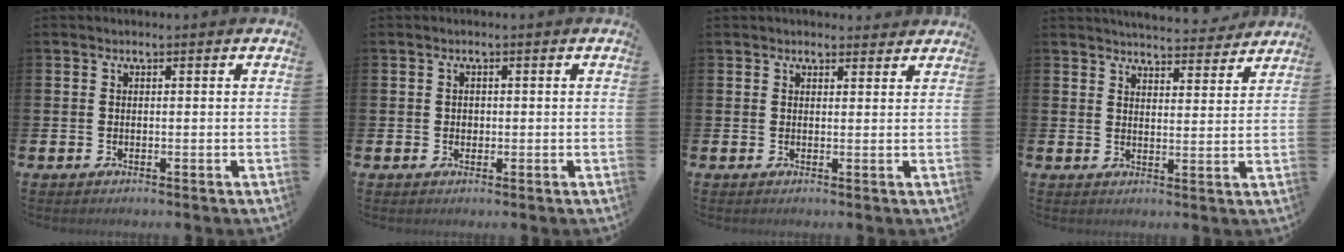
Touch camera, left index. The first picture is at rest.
{"total": 0.9, "force": [0.1, 0.8, 0.3], "torque": [0.003, 0.003, -0.001]}
{"total": 1.8, "force": [1.7, 0.5, 0.0], "torque": [0.004, -0.004, 0.030]}
{"total": 5.2, "force": [5.1, 0.5, 0.3], "torque": [-0.012, -0.036, 0.091]}